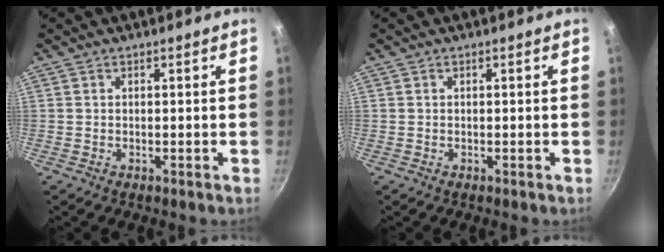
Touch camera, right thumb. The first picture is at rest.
{"total": 0.0}